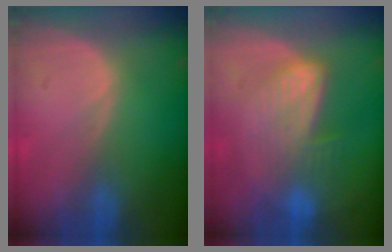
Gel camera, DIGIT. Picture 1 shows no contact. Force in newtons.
{"total": 6.7, "press": 6.3, "slide": 2.4}